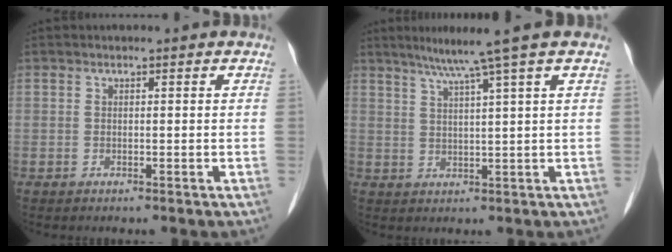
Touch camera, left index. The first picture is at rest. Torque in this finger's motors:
{"motor_torque": [0.02, -0.02, -0.01, 0.00]}